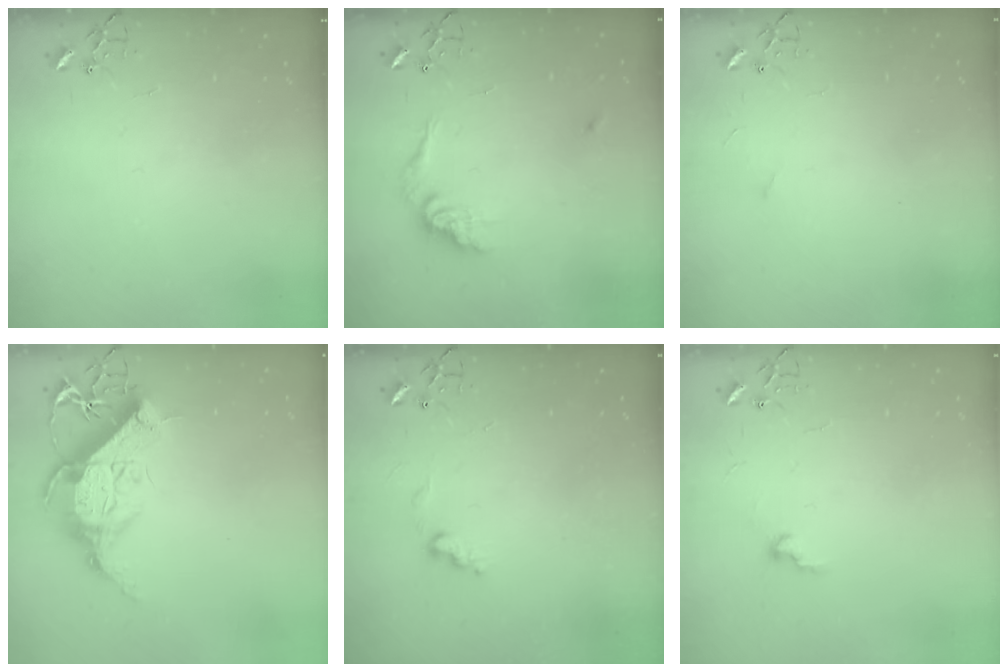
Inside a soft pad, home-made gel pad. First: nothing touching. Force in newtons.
{"total": 10.8, "press": 10.7, "slide": 0.4}
{"total": 2.6, "press": 2.6, "slide": 0.4}
{"total": 17.6, "press": 17.4, "slide": 2.4}
{"total": 7.0, "press": 7.0, "slide": 0.8}
{"total": 6.8, "press": 6.8, "slide": 0.8}